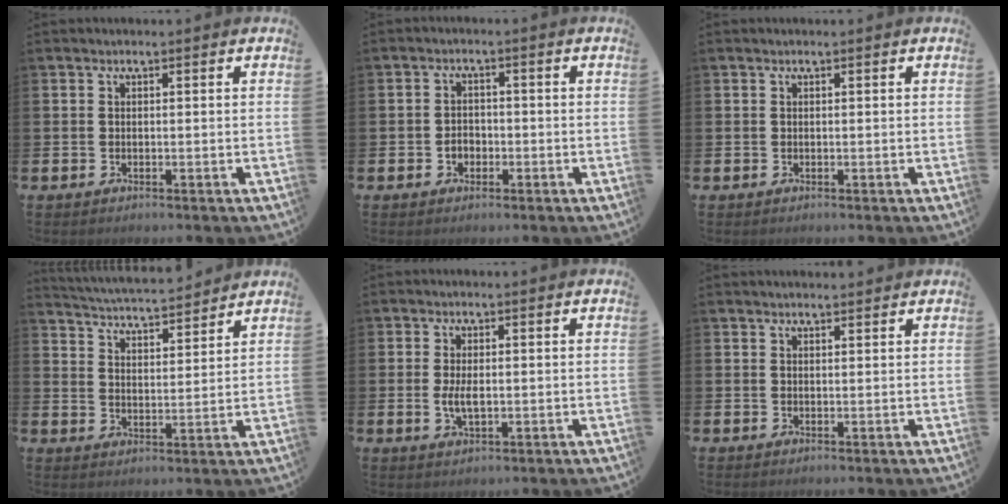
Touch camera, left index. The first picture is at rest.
{"total": 2.0, "force": [-0.7, 1.7, 0.8], "torque": [-0.006, 0.001, -0.020]}
{"total": 0.0}
{"total": 5.1, "force": [5.0, 0.4, 0.4], "torque": [-0.031, -0.036, 0.087]}
{"total": 2.9, "force": [-0.1, 1.3, 2.6], "torque": [-0.046, 0.003, -0.004]}
{"total": 1.2, "force": [1.1, 0.2, 0.2], "torque": [0.005, -0.002, 0.019]}